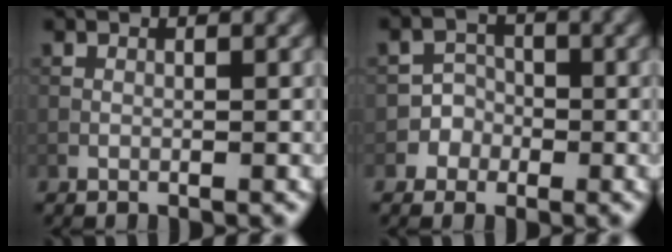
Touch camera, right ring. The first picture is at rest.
{"total": 2.1, "force": [-0.9, 1.9, -0.3], "torque": [0.031, 0.010, -0.022]}